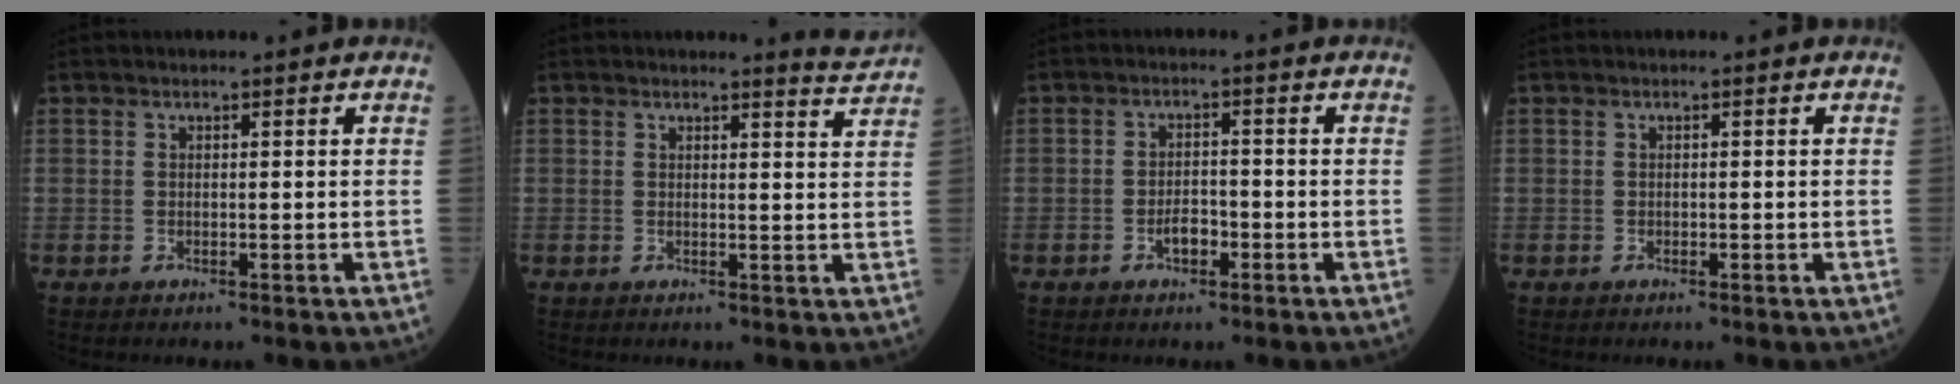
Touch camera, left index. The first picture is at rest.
{"total": 2.5, "force": [2.3, -0.9, -0.3], "torque": [-0.010, -0.030, 0.019]}
{"total": 2.7, "force": [-1.5, 1.3, 1.9], "torque": [-0.031, 0.003, -0.028]}
{"total": 0.0}